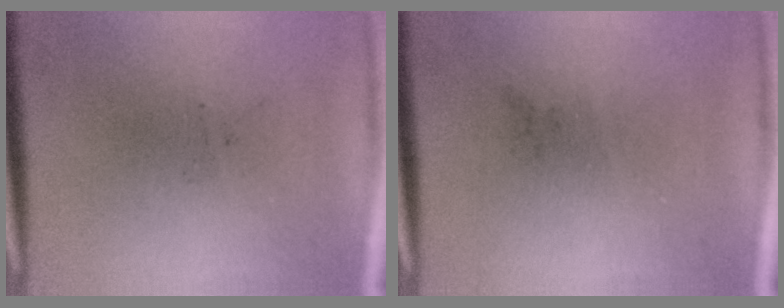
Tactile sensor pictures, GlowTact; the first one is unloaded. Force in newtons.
{"total": 0.0}